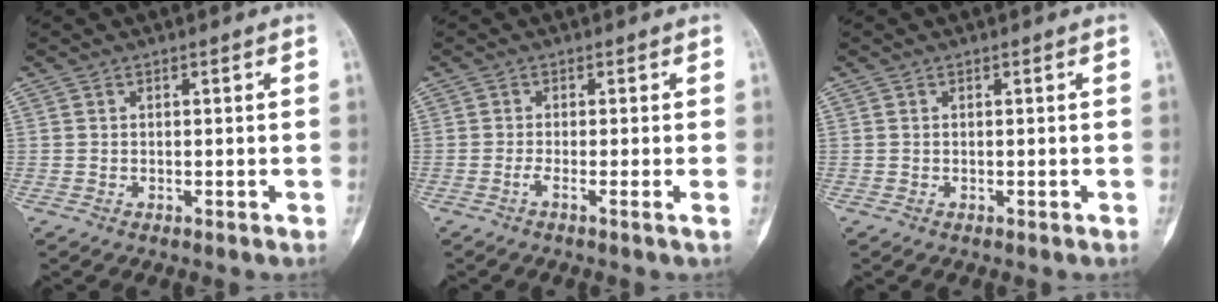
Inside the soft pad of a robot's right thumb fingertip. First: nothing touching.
{"total": 1.4, "force": [-0.5, -0.6, 1.1], "torque": [-0.034, -0.006, -0.018]}
{"total": 0.0}